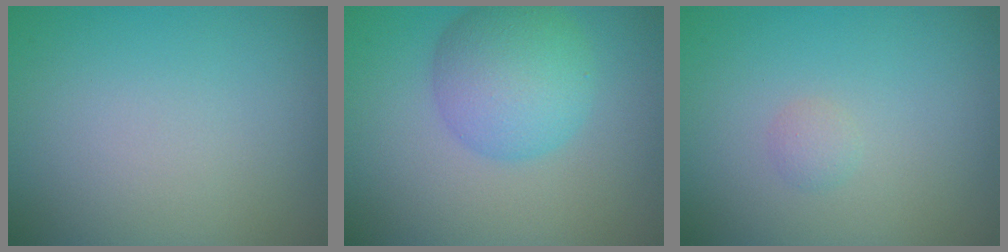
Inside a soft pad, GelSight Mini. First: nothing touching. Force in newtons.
{"total": 5.3, "press": 5.3, "slide": 0.1}
{"total": 0.7, "press": 0.7, "slide": 0.1}